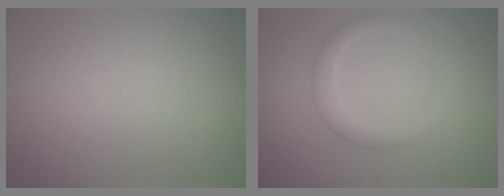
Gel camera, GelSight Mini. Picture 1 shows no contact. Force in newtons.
{"total": 2.4, "press": 2.4, "slide": 0.1}